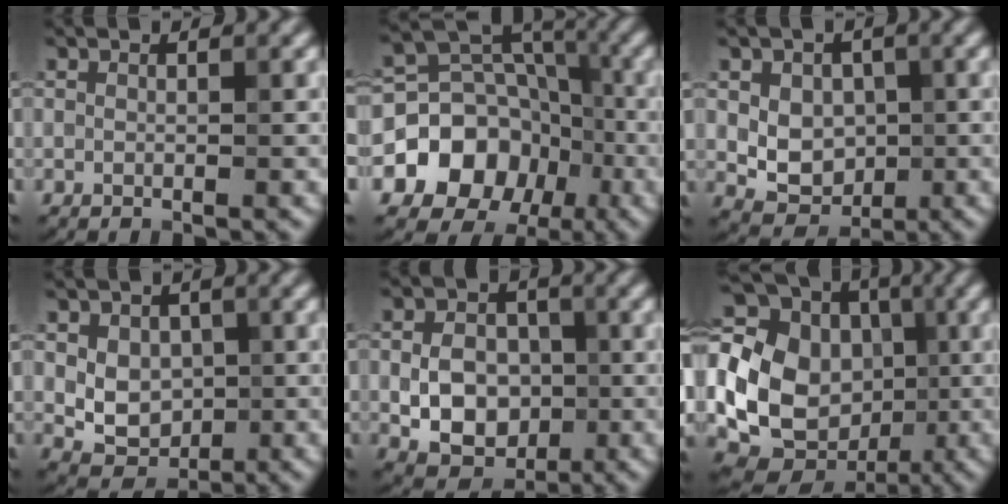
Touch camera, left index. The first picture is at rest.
{"total": 9.1, "force": [-3.4, 7.4, 4.2], "torque": [-0.070, 0.012, -0.072]}
{"total": 4.8, "force": [0.7, 3.8, 2.9], "torque": [-0.041, 0.001, 0.008]}
{"total": 4.1, "force": [0.5, 3.2, 2.6], "torque": [-0.041, -0.001, 0.006]}
{"total": 6.3, "force": [-1.0, 4.7, 4.0], "torque": [-0.053, 0.001, -0.027]}
{"total": 18.8, "force": [-1.2, 16.1, 9.5], "torque": [-0.210, 0.014, -0.057]}